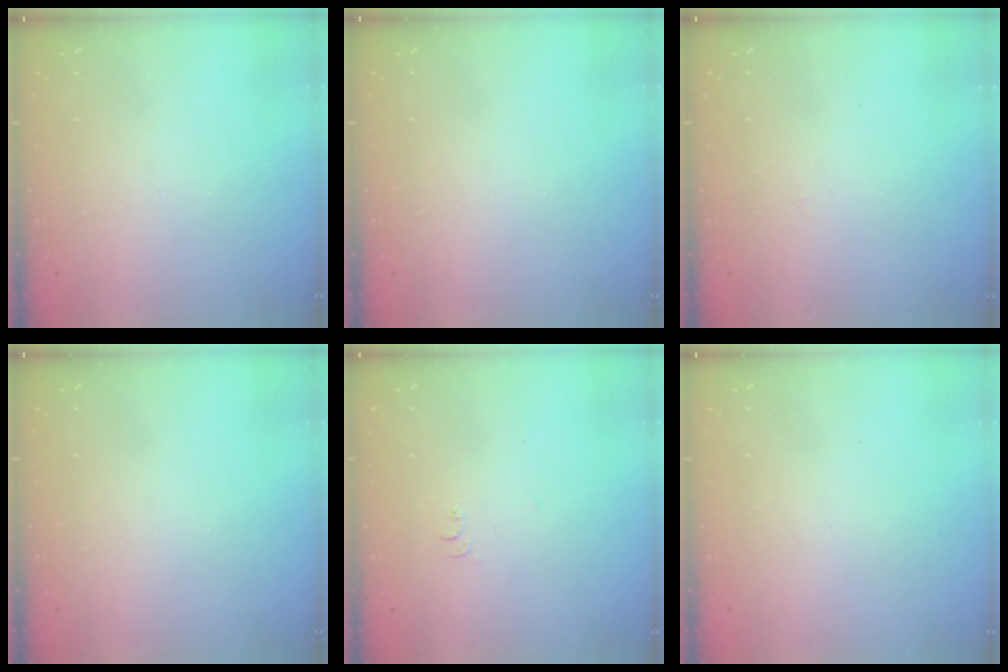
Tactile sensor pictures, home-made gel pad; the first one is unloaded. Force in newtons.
{"total": 0.0}
{"total": 2.7, "press": 2.7, "slide": 0.5}
{"total": 0.0}
{"total": 4.6, "press": 4.6, "slide": 0.4}
{"total": 1.7, "press": 1.7, "slide": 0.1}